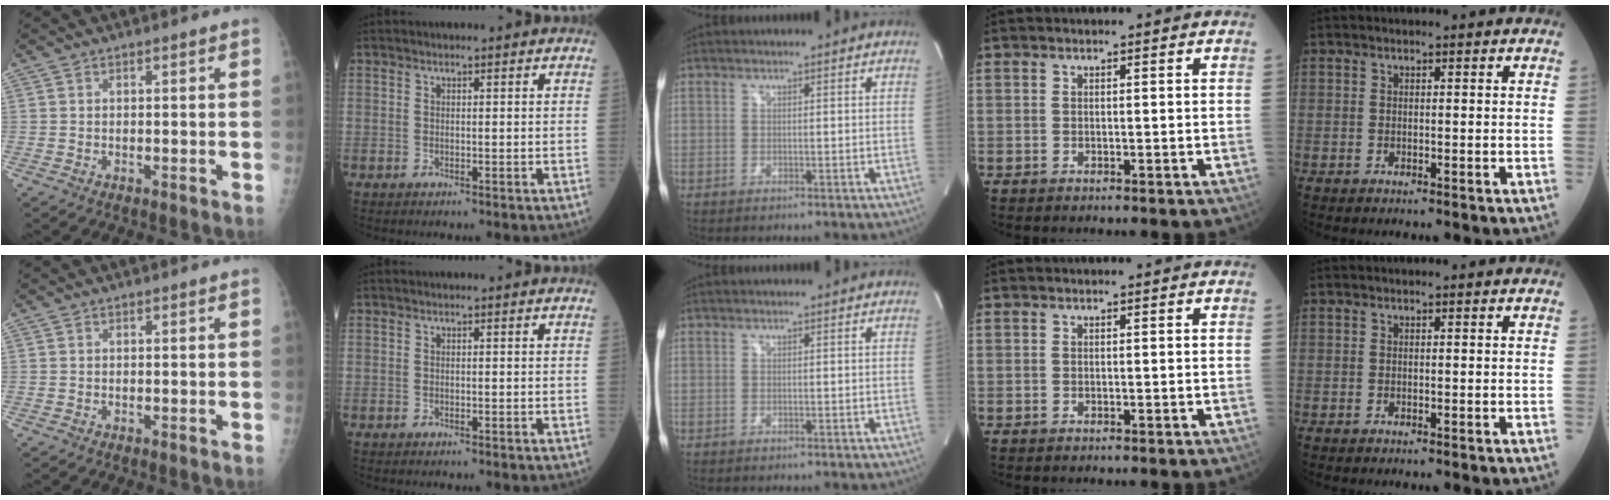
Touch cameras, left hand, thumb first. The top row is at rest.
{}